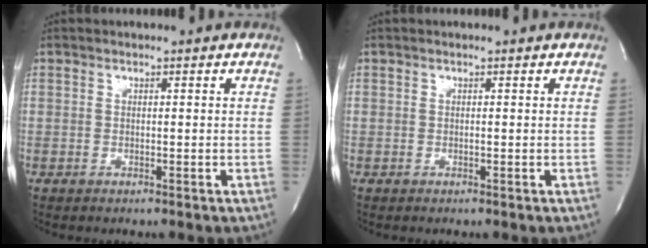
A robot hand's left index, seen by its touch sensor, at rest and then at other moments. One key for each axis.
{"total": 0.0}